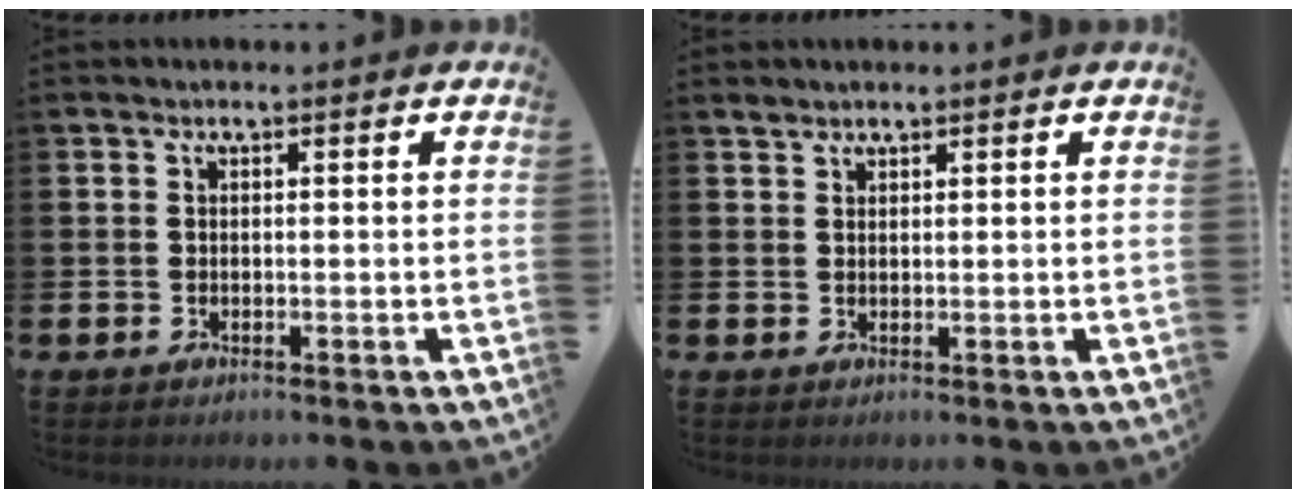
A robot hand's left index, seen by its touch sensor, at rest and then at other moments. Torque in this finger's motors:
{"motor_torque": [0.02, 0.02, -0.14, -0.02]}